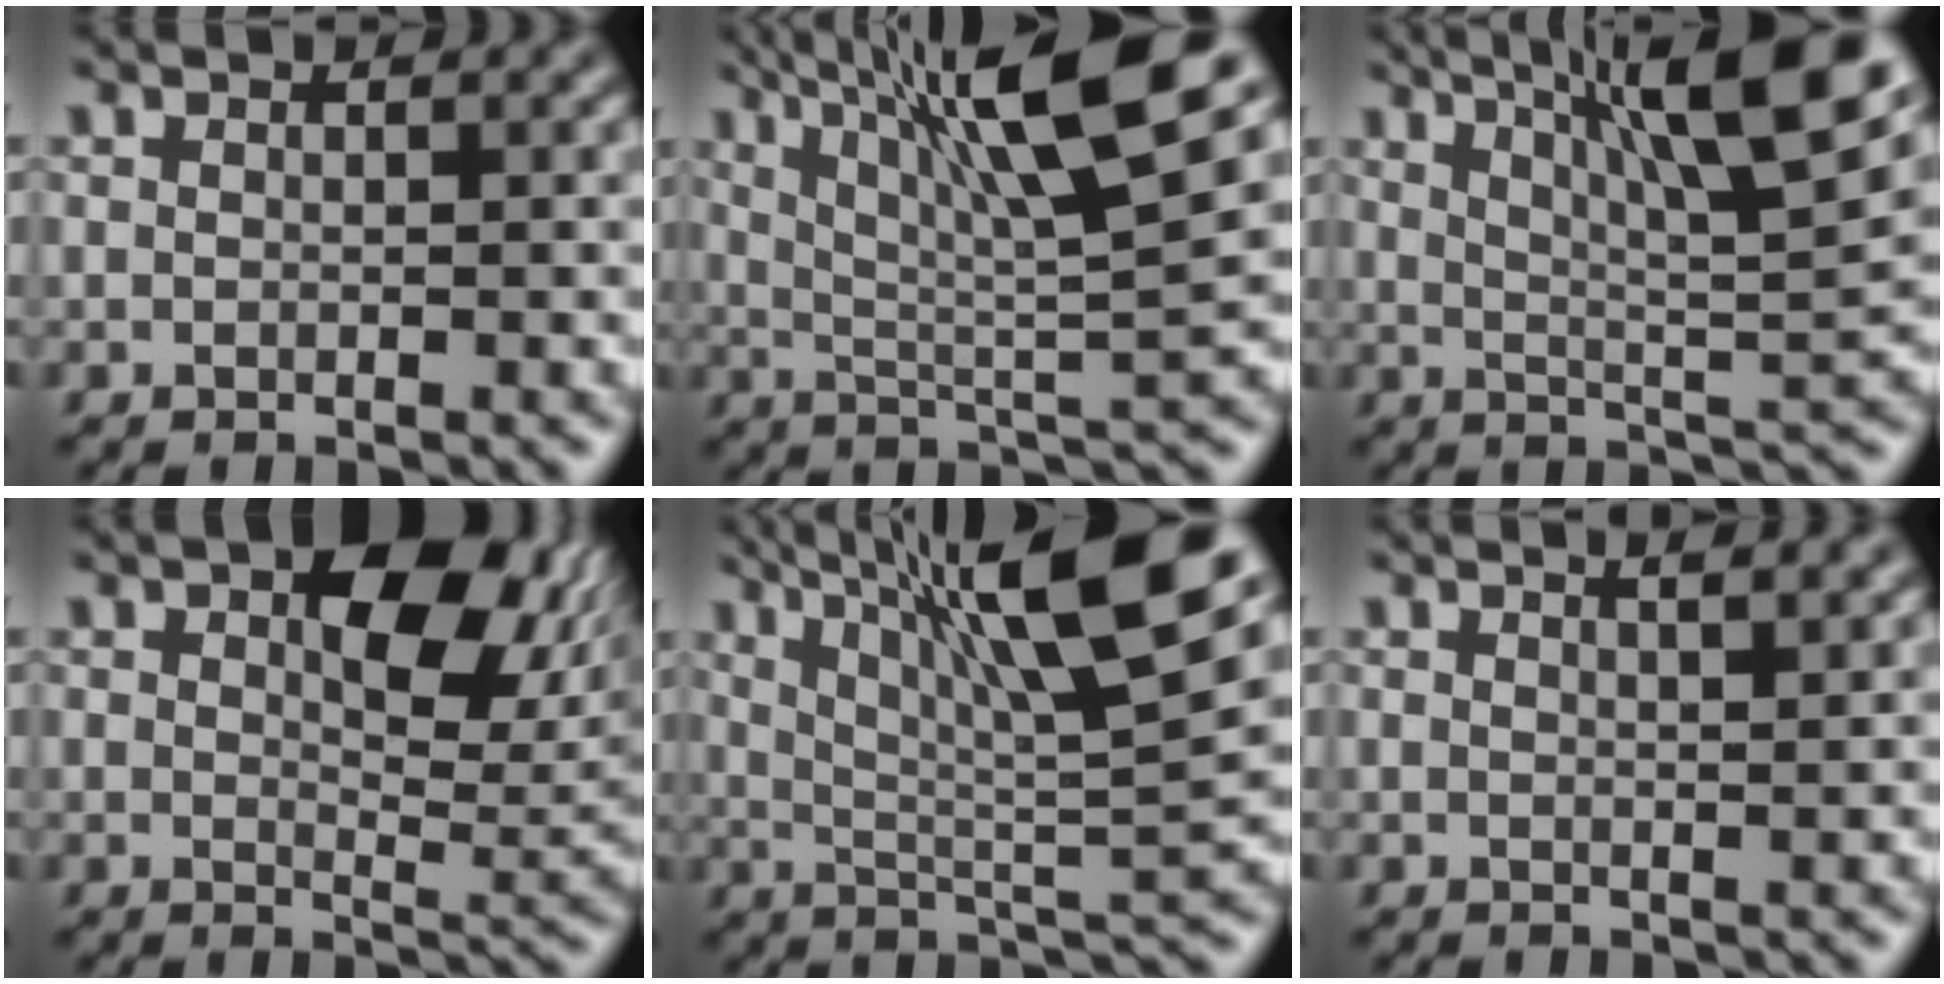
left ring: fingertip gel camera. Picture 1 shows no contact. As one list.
[{"total": 11.3, "force": [5.5, 2.2, 9.6], "torque": [-0.168, 0.014, 0.097]}, {"total": 11.0, "force": [5.5, 2.5, 9.2], "torque": [-0.148, 0.015, 0.093]}, {"total": 10.0, "force": [4.0, 4.7, 7.8], "torque": [-0.099, 0.002, 0.063]}, {"total": 13.0, "force": [6.3, 3.1, 10.9], "torque": [-0.182, 0.014, 0.106]}, {"total": 2.8, "force": [1.9, 1.1, 1.7], "torque": [0.009, 0.013, -0.001]}]